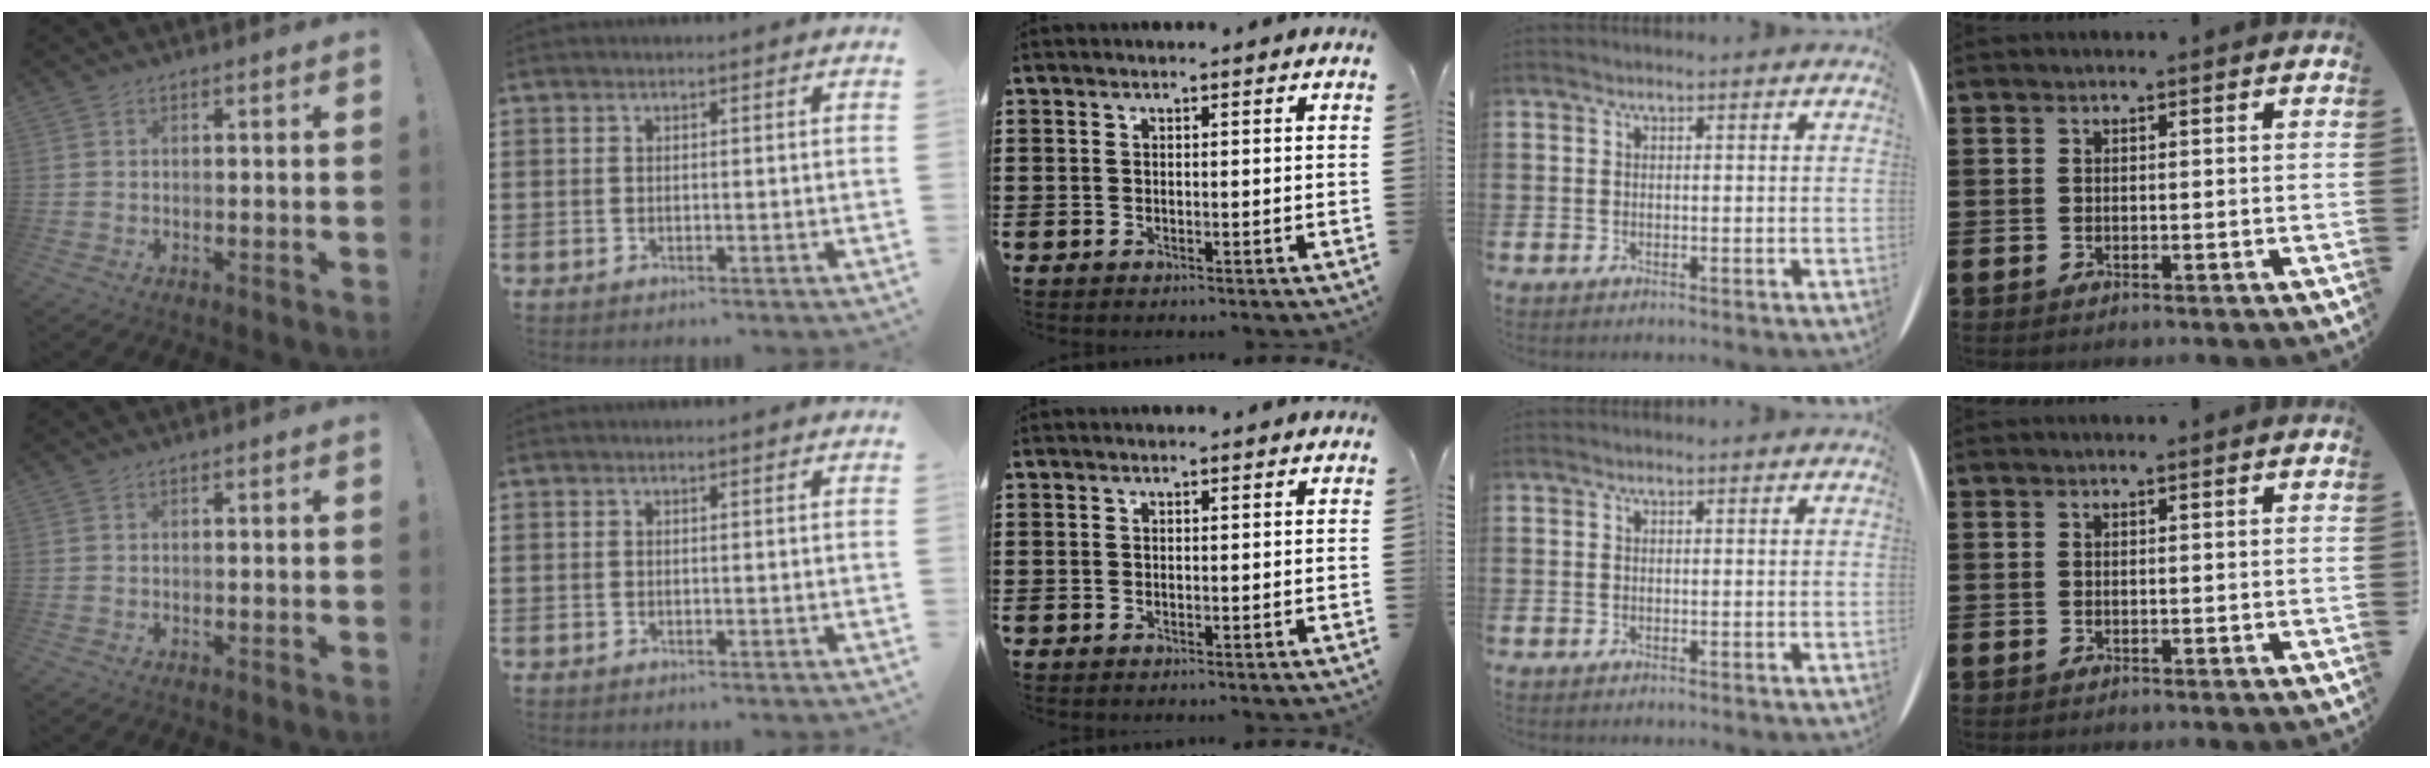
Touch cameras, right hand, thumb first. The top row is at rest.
{}